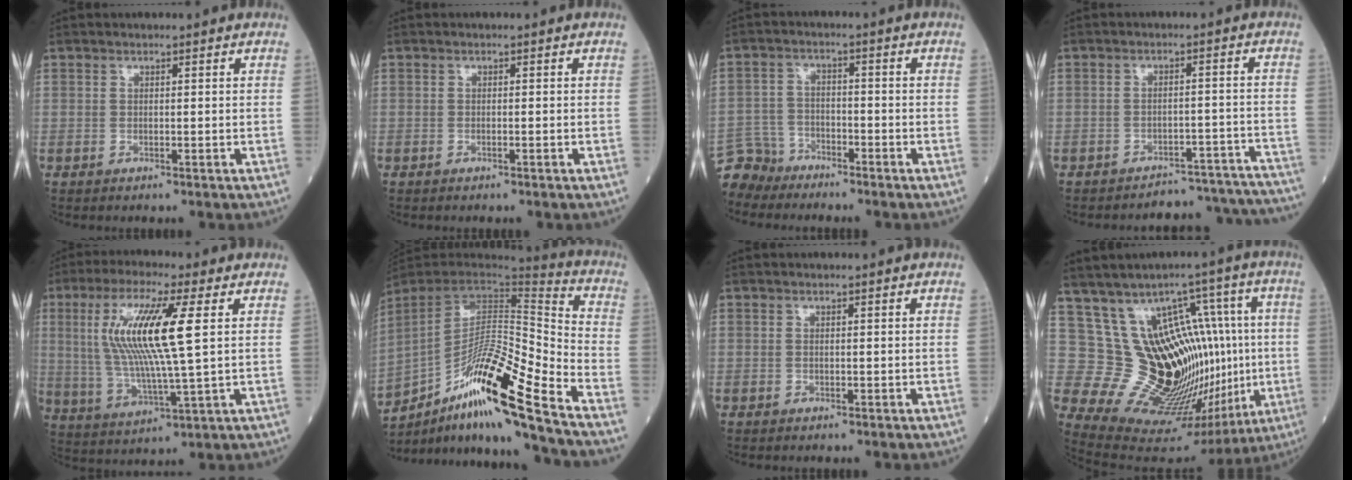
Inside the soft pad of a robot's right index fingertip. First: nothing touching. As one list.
[{"total": 0.5, "force": [-0.3, -0.1, 0.4], "torque": [-0.012, 0.001, -0.003]}, {"total": 5.0, "force": [-4.5, 1.8, -1.1], "torque": [0.018, 0.005, -0.090]}, {"total": 12.9, "force": [-12.8, 1.6, -0.6], "torque": [0.033, 0.041, -0.149]}, {"total": 14.0, "force": [3.2, 0.6, 13.6], "torque": [-0.291, 0.001, 0.058]}, {"total": 20.4, "force": [-13.7, -0.1, 15.2], "torque": [-0.271, -0.009, -0.250]}, {"total": 0.0}, {"total": 18.4, "force": [1.5, 10.0, 15.4], "torque": [-0.222, 0.042, 0.057]}]